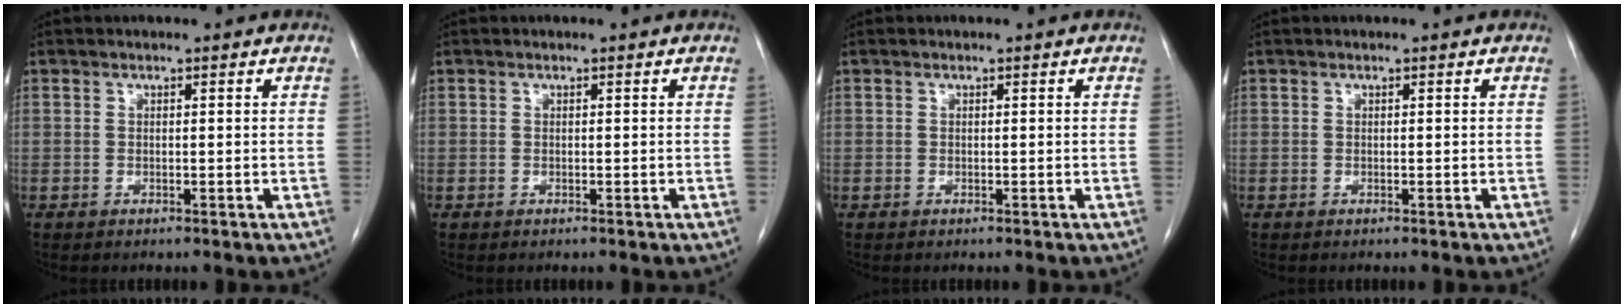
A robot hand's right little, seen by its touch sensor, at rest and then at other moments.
{"total": 0.0}
{"total": 0.0}
{"total": 0.0}